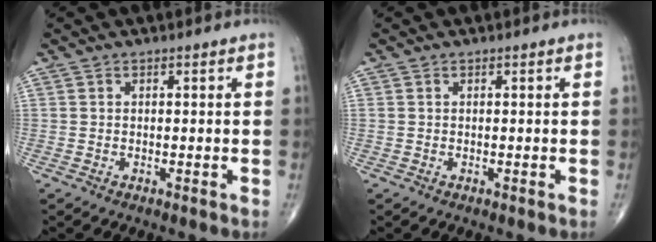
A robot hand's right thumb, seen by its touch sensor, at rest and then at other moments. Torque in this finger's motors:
{"motor_torque": [0.04, -0.02, 0.01, 0.14, -0.05]}